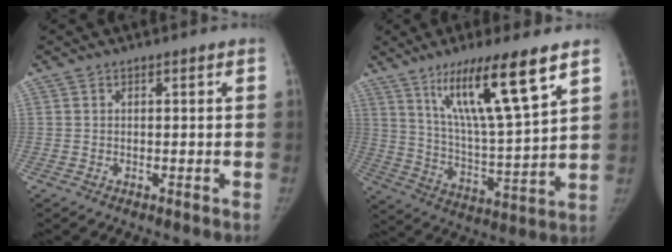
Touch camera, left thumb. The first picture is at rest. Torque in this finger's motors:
{"motor_torque": [0.35, 0.27, 1.76, -1.01, 0.13]}